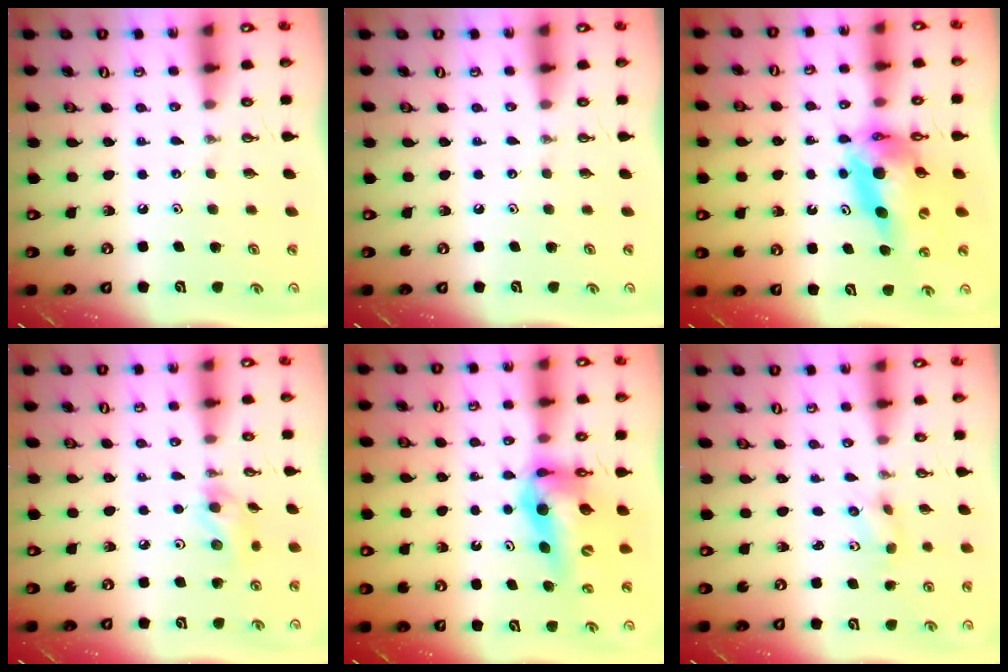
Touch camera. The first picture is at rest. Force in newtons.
{"total": 0.0}
{"total": 13.2, "press": 13.2, "slide": 1.3}
{"total": 8.1, "press": 8.0, "slide": 0.9}
{"total": 13.7, "press": 13.1, "slide": 4.1}
{"total": 2.3, "press": 2.0, "slide": 1.1}